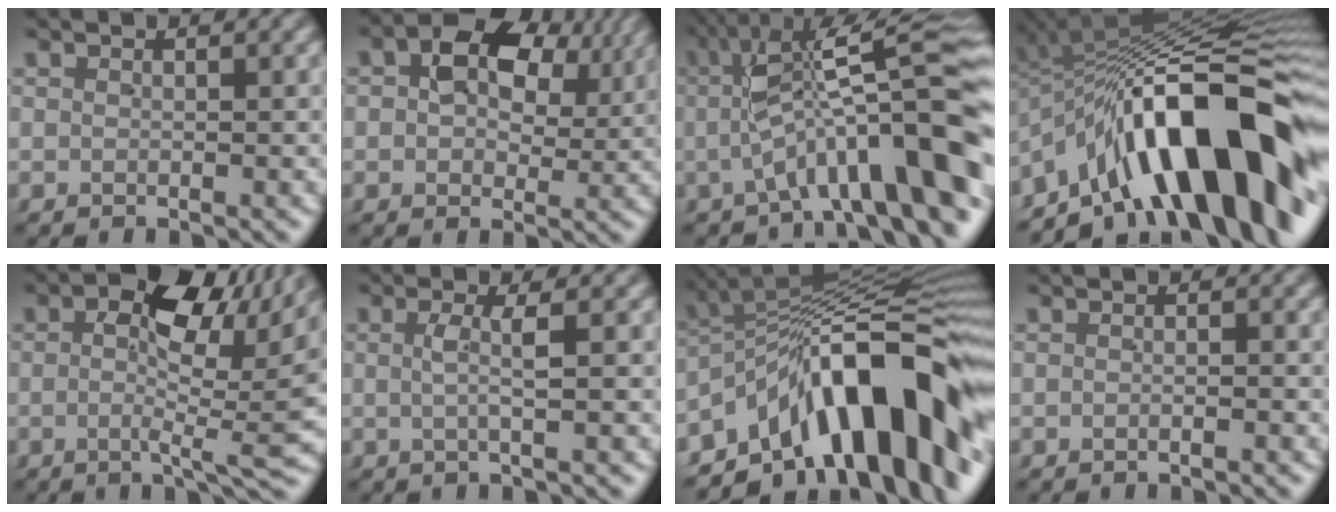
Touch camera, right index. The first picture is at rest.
{"total": 7.2, "force": [2.8, 4.7, 4.7], "torque": [-0.083, 0.000, 0.042]}
{"total": 13.0, "force": [-0.9, 5.0, 11.9], "torque": [-0.156, 0.015, -0.017]}
{"total": 21.0, "force": [-5.3, 10.9, 17.1], "torque": [-0.259, 0.000, -0.073]}
{"total": 8.9, "force": [1.8, 2.7, 8.3], "torque": [-0.108, 0.005, 0.013]}
{"total": 2.0, "force": [0.0, -0.2, 2.0], "torque": [-0.038, 0.001, 0.000]}
{"total": 18.9, "force": [-5.2, 10.4, 14.9], "torque": [-0.223, -0.001, -0.077]}
{"total": 0.6, "force": [-0.5, 0.1, 0.2], "torque": [0.001, 0.006, -0.015]}